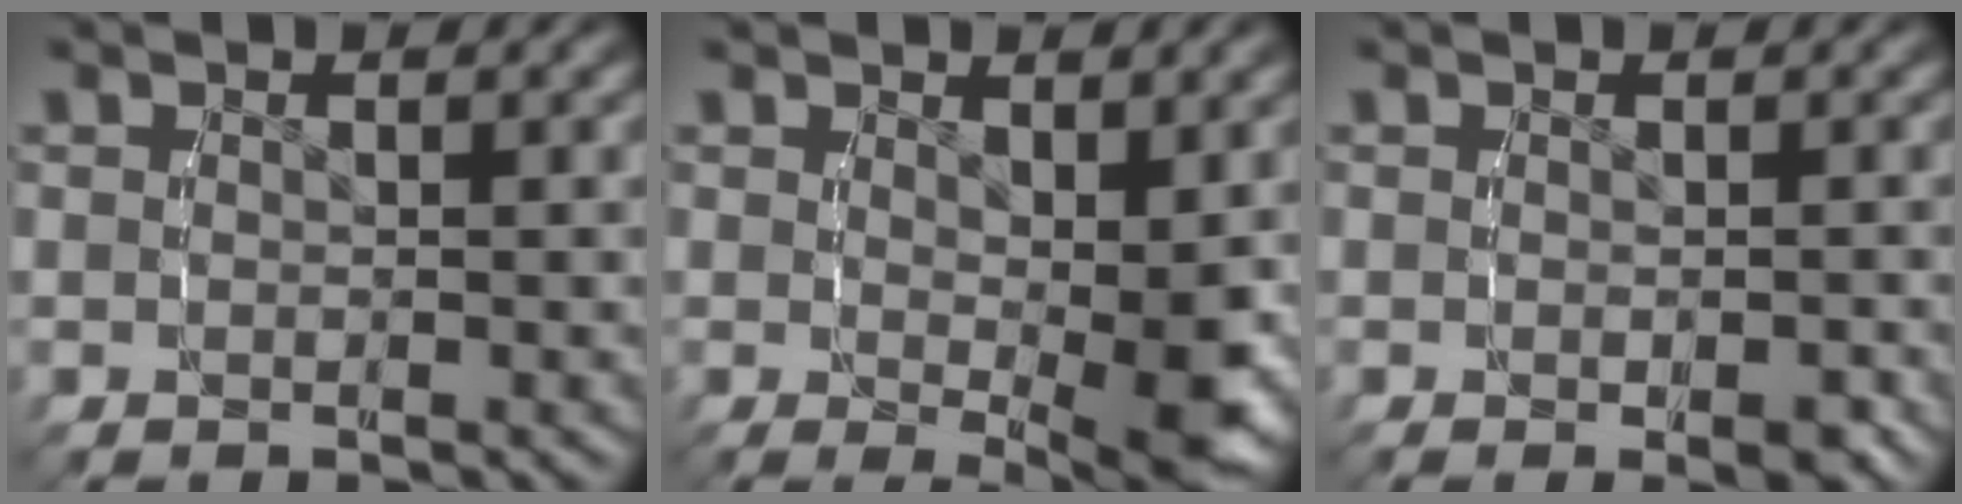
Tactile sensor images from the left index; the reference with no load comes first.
{"total": 3.5, "force": [0.5, 0.4, 3.4], "torque": [-0.043, -0.017, 0.012]}
{"total": 0.9, "force": [-0.4, 0.2, 0.7], "torque": [-0.009, -0.001, -0.009]}